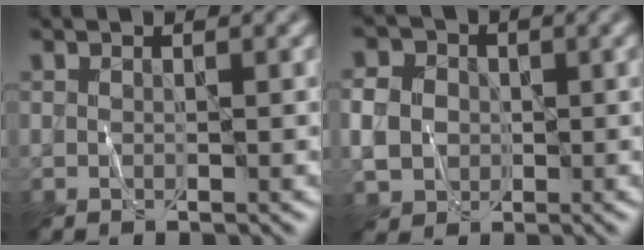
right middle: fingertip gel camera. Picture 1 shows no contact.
{"total": 3.9, "force": [-0.2, 3.5, 1.8], "torque": [-0.038, 0.004, -0.008]}